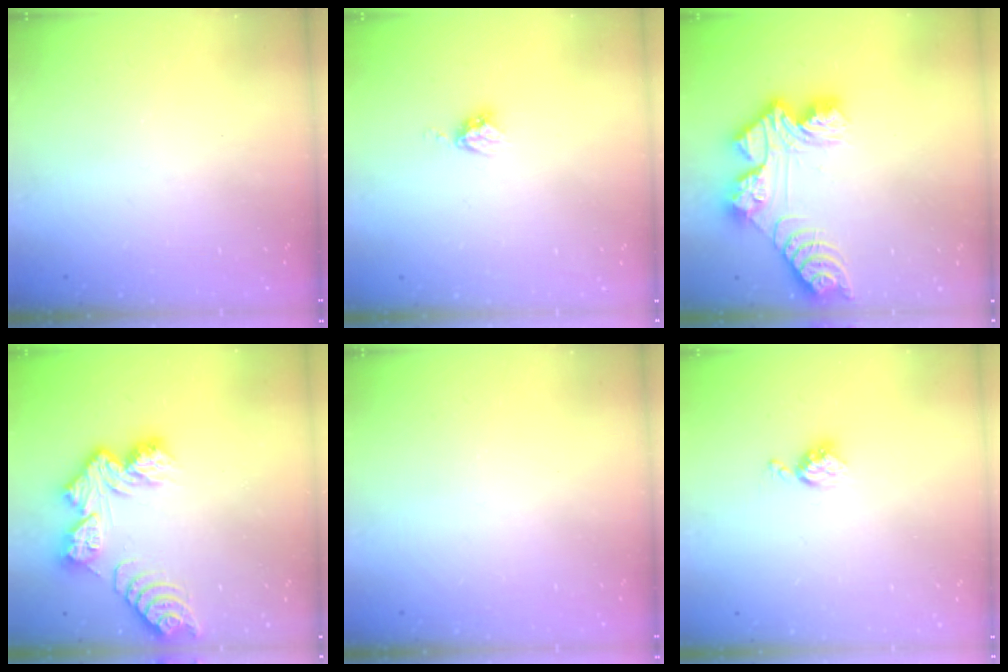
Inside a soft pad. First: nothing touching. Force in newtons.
{"total": 4.9, "press": 4.9, "slide": 0.1}
{"total": 13.7, "press": 13.7, "slide": 1.1}
{"total": 10.8, "press": 10.7, "slide": 1.1}
{"total": 0.0}
{"total": 4.2, "press": 4.2, "slide": 0.5}